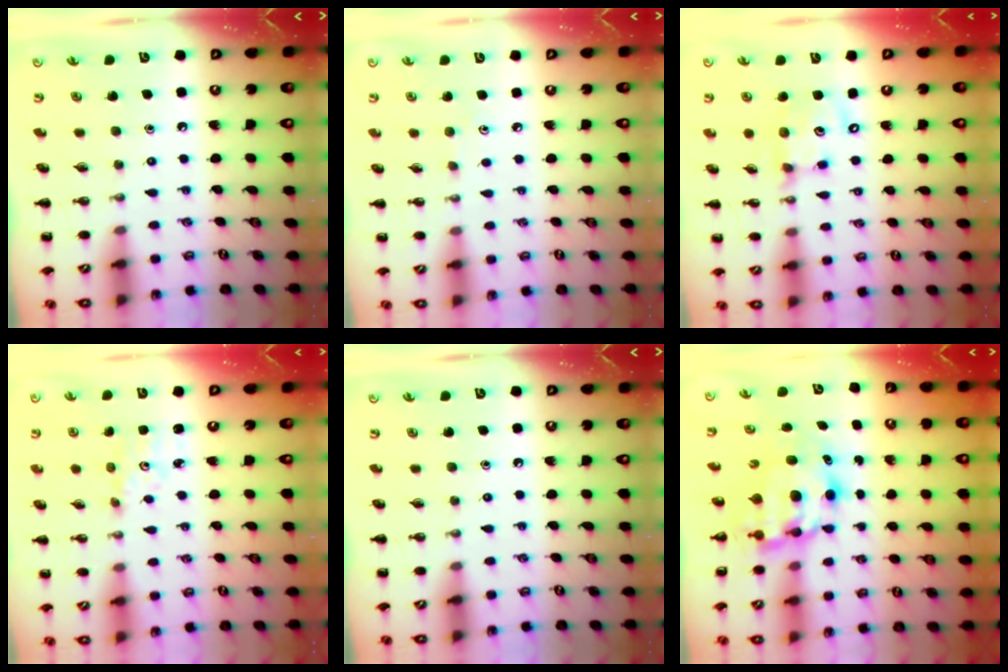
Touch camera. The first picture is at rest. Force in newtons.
{"total": 2.6, "press": 2.5, "slide": 0.8}
{"total": 12.1, "press": 11.8, "slide": 2.6}
{"total": 1.9, "press": 1.9, "slide": 0.5}
{"total": 0.0}
{"total": 6.5, "press": 6.4, "slide": 1.3}